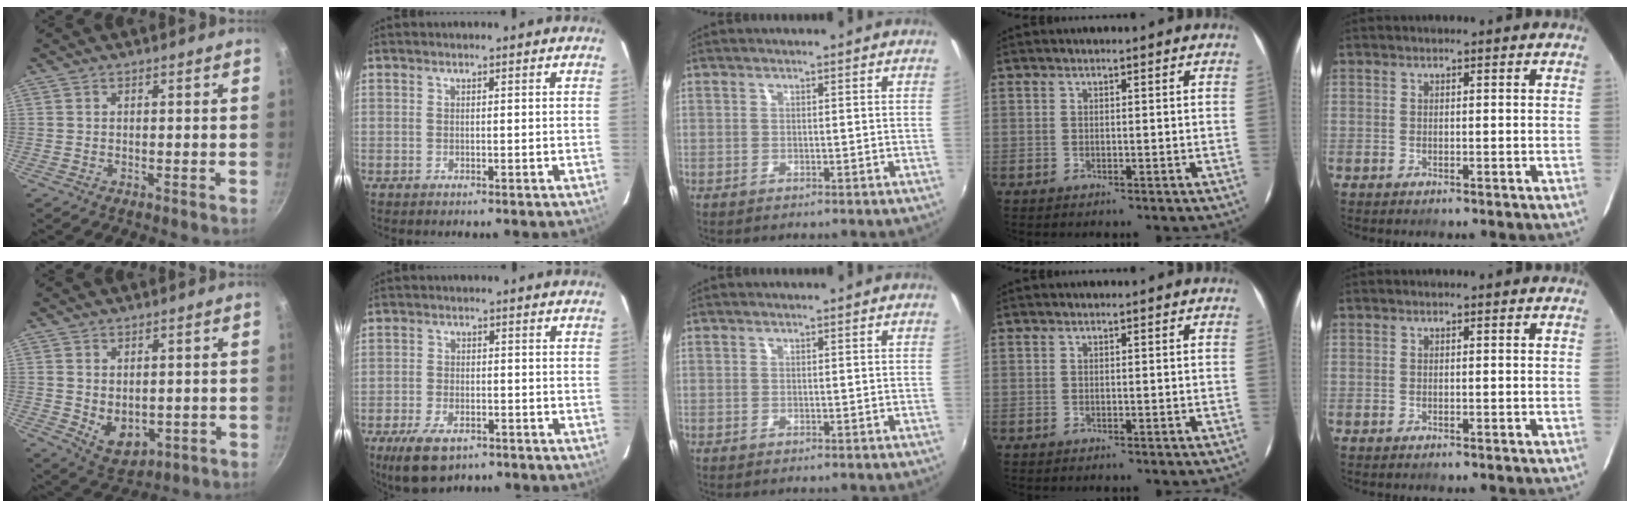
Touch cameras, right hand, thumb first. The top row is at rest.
{"thumb": {"total": 6.9, "force": [0.0, 4.9, 4.9], "torque": [-0.065, -0.016, 0.020]}, "index": {"total": 8.7, "force": [-5.7, 4.3, 5.0], "torque": [-0.123, -0.017, -0.095]}}